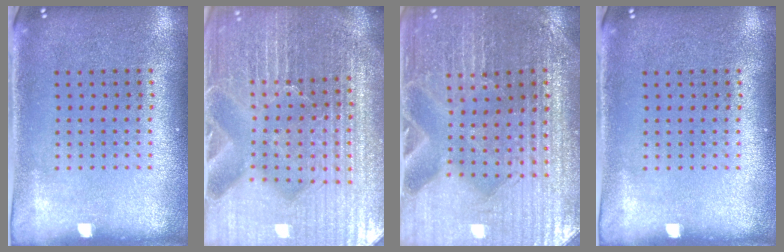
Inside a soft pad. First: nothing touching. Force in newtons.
{"total": 6.4, "press": 5.7, "slide": 2.9}
{"total": 3.4, "press": 3.4, "slide": 0.3}
{"total": 0.0}